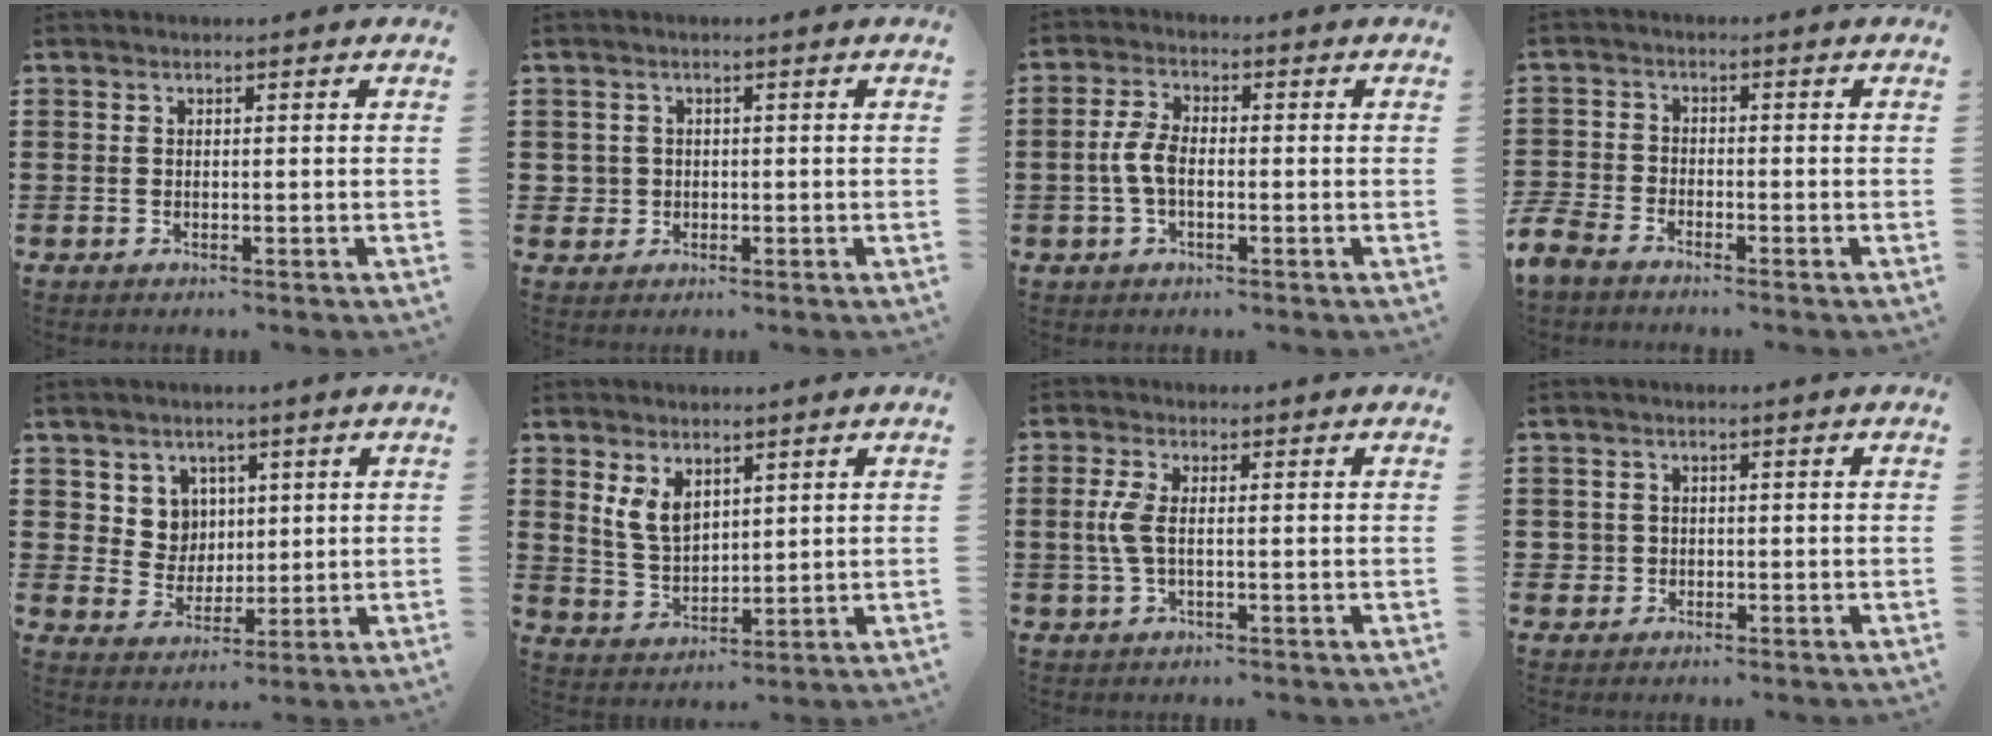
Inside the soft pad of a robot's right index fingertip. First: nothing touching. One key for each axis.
{"total": 1.6, "fx": -0.3, "fy": 1.6, "fz": 0.0, "tx": -0.008, "ty": 0.005, "tz": -0.010}
{"total": 4.4, "fx": -0.9, "fy": 2.0, "fz": 3.8, "tx": -0.104, "ty": -0.007, "tz": -0.027}
{"total": 3.2, "fx": -3.1, "fy": 0.7, "fz": 0.4, "tx": -0.031, "ty": -0.003, "tz": -0.073}
{"total": 5.4, "fx": 2.5, "fy": 4.7, "fz": 0.9, "tx": -0.035, "ty": 0.006, "tz": 0.045}
{"total": 5.1, "fx": 2.7, "fy": 3.0, "fz": 3.2, "tx": -0.080, "ty": 0.003, "tz": 0.047}
{"total": 3.8, "fx": -0.1, "fy": 1.2, "fz": 3.6, "tx": -0.097, "ty": -0.010, "tz": -0.011}
{"total": 1.6, "fx": -0.4, "fy": 1.5, "fz": 0.0, "tx": -0.006, "ty": 0.006, "tz": -0.012}